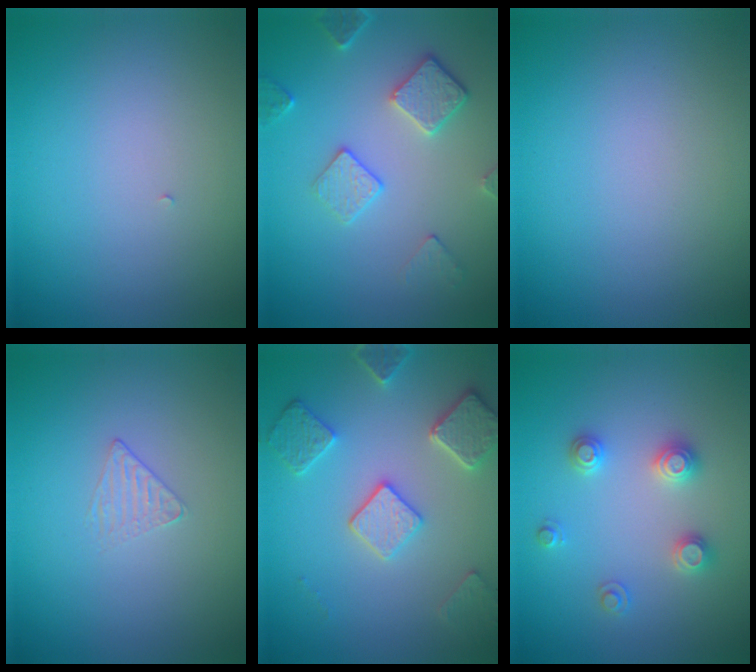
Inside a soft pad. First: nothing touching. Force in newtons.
{"total": 3.7, "press": 3.2, "slide": 1.8}
{"total": 0.0}
{"total": 1.0, "press": 0.3, "slide": 0.9}
{"total": 4.5, "press": 3.7, "slide": 2.6}
{"total": 2.5, "press": 2.5, "slide": 0.3}